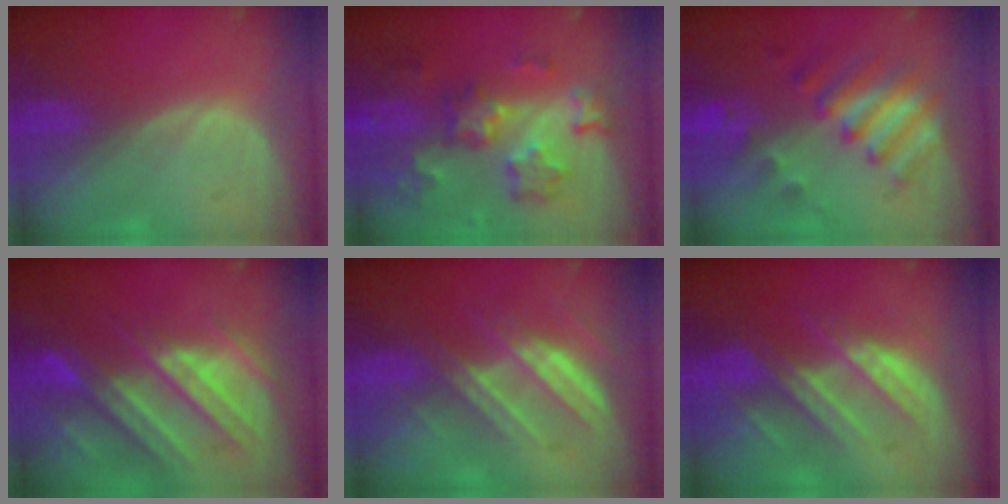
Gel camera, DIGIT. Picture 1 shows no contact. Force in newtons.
{"total": 9.2, "press": 8.1, "slide": 4.5}
{"total": 7.9, "press": 7.6, "slide": 2.1}
{"total": 11.1, "press": 9.8, "slide": 5.2}
{"total": 7.9, "press": 7.0, "slide": 3.7}
{"total": 8.6, "press": 7.8, "slide": 3.7}